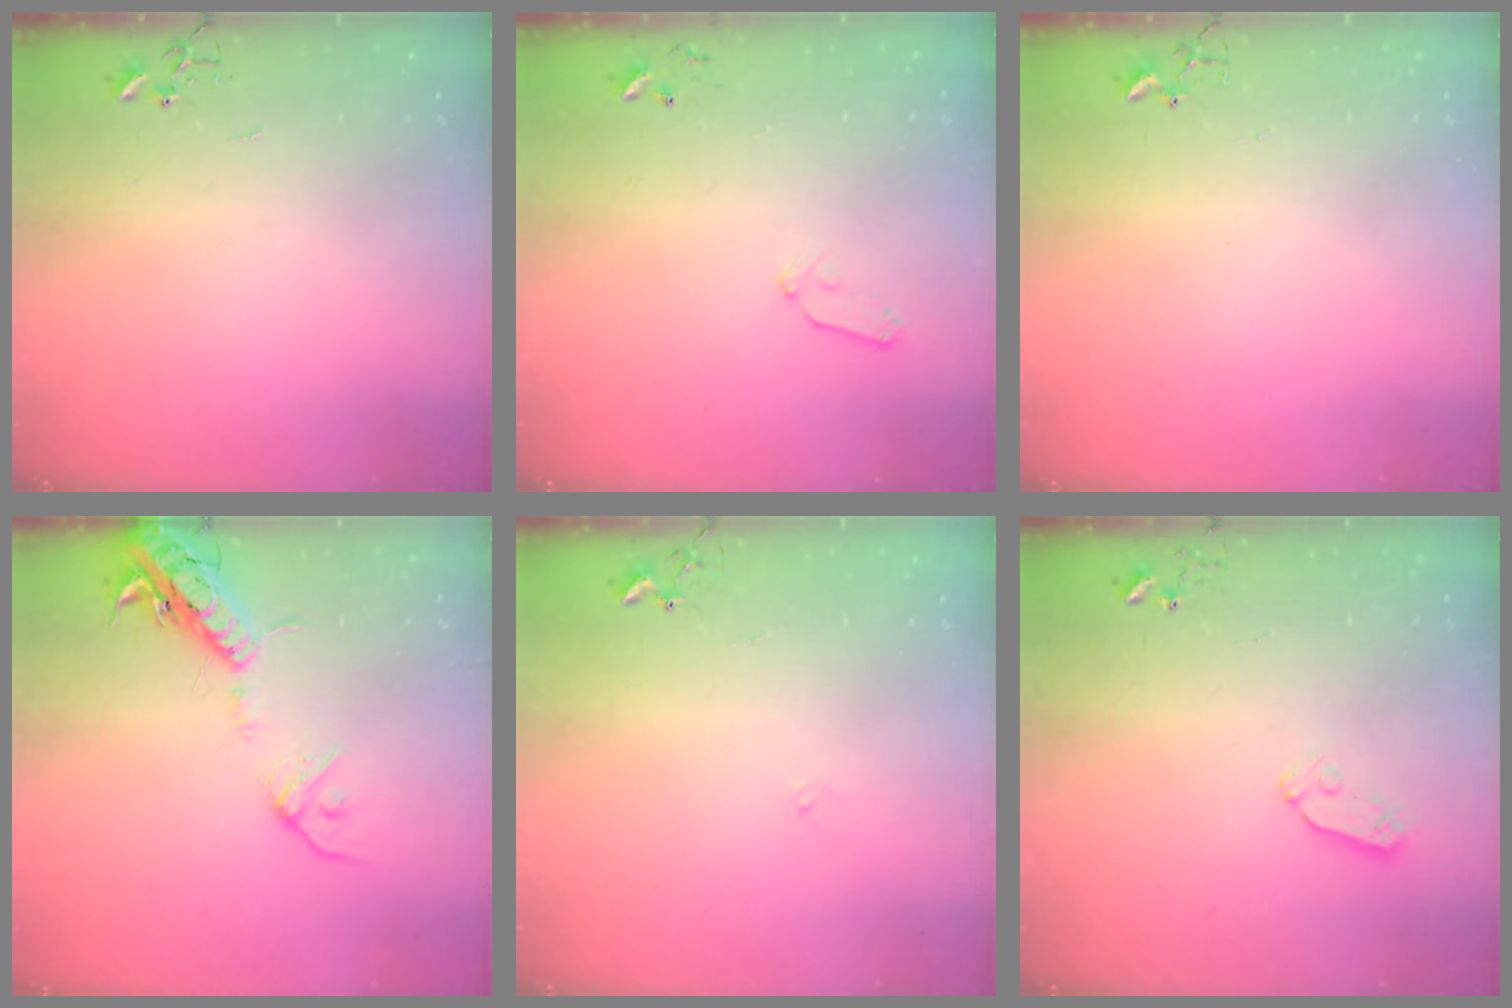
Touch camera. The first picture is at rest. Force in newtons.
{"total": 6.5, "press": 6.4, "slide": 1.0}
{"total": 4.0, "press": 3.9, "slide": 0.4}
{"total": 16.3, "press": 16.0, "slide": 3.3}
{"total": 6.5, "press": 6.5, "slide": 0.7}
{"total": 5.0, "press": 4.9, "slide": 1.1}